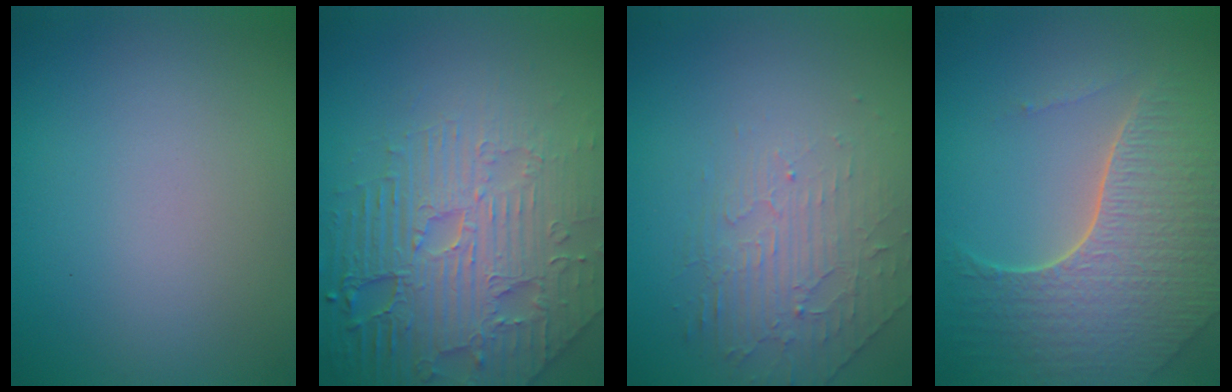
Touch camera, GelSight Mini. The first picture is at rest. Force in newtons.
{"total": 7.3, "press": 5.9, "slide": 4.4}
{"total": 2.2, "press": 1.5, "slide": 1.7}
{"total": 7.4, "press": 5.3, "slide": 5.2}